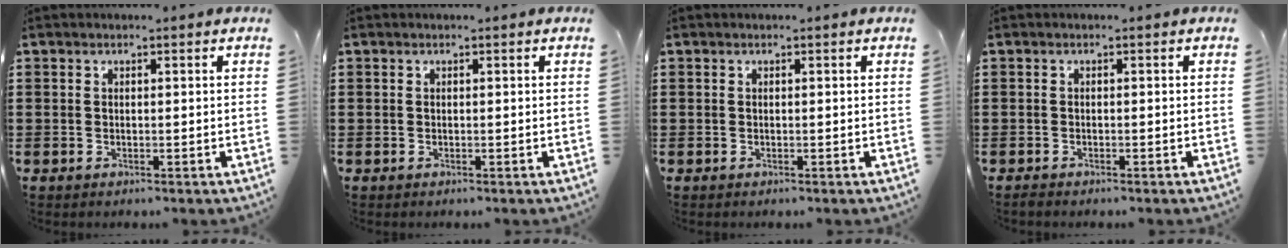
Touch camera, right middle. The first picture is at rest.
{"total": 0.0}
{"total": 0.0}
{"total": 0.5, "force": [-0.5, 0.0, 0.2], "torque": [-0.005, -0.005, -0.008]}